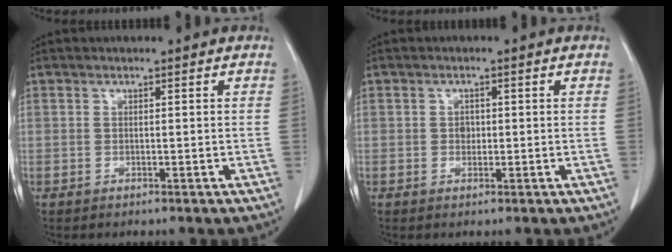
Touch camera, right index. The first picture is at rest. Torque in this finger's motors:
{"motor_torque": [0.27, -0.32, 0.11, 0.02]}